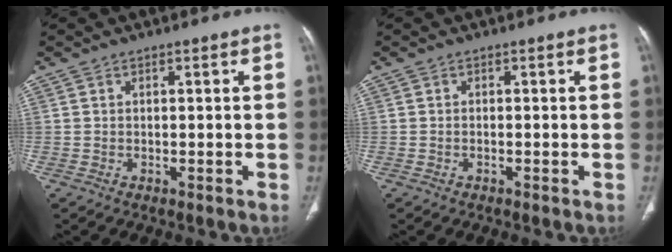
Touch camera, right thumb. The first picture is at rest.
{"total": 0.0}